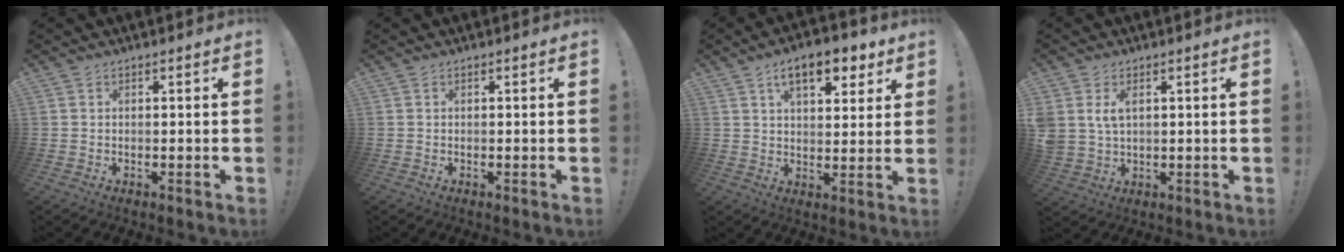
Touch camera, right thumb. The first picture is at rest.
{"total": 0.0}
{"total": 11.3, "force": [6.2, 5.3, 7.8], "torque": [-0.100, -0.024, 0.106]}
{"total": 5.3, "force": [2.1, 3.6, 3.2], "torque": [-0.065, -0.004, 0.039]}